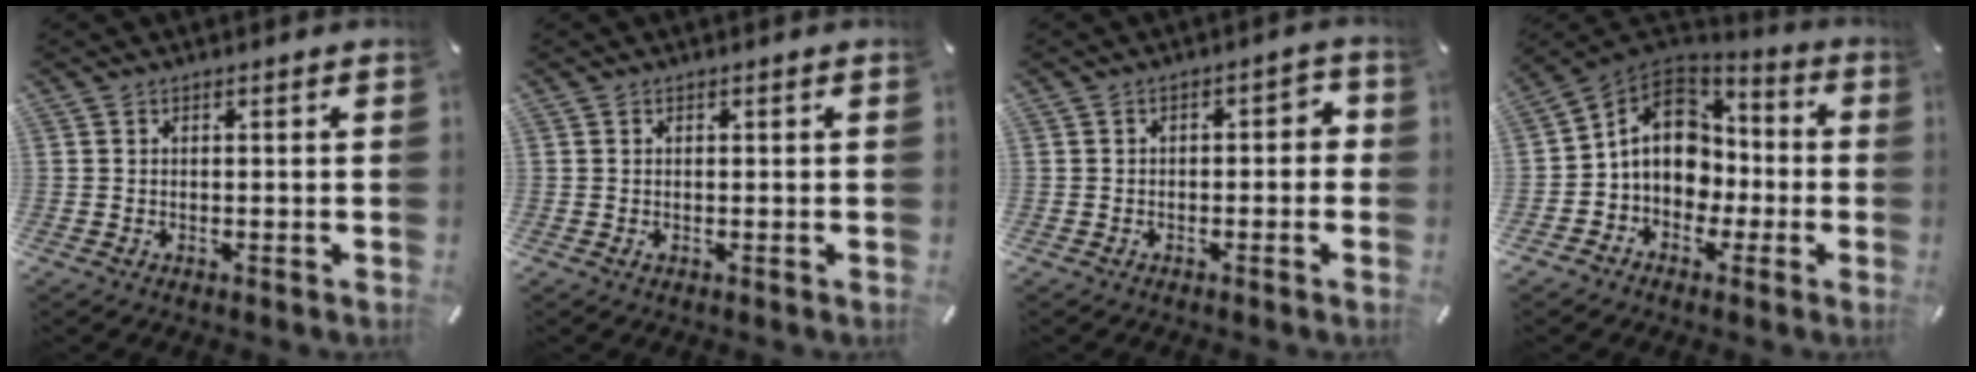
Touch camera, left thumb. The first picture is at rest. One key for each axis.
{"total": 0.5, "fx": -0.1, "fy": 0.3, "fz": 0.4, "tx": -0.008, "ty": 0.000, "tz": -0.002}
{"total": 2.9, "fx": -1.5, "fy": 1.6, "fz": 2.0, "tx": -0.036, "ty": 0.017, "tz": -0.031}
{"total": 13.2, "fx": -0.1, "fy": 11.3, "fz": 6.8, "tx": -0.122, "ty": 0.015, "tz": 0.002}